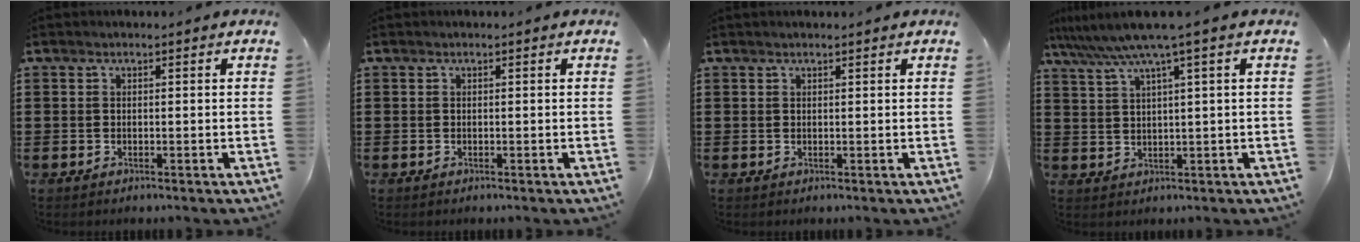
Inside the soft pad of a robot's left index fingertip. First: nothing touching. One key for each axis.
{"total": 0.0}
{"total": 0.7, "fx": 0.6, "fy": 0.0, "fz": 0.4, "tx": -0.009, "ty": -0.002, "tz": 0.012}
{"total": 5.6, "fx": 3.4, "fy": -0.5, "fz": 4.4, "tx": -0.097, "ty": -0.017, "tz": 0.055}